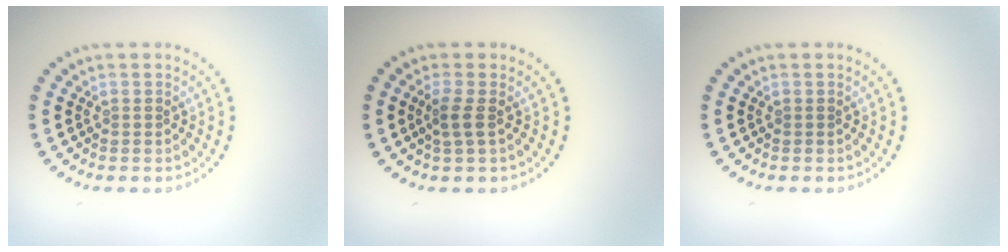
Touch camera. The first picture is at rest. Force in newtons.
{"total": 1.6, "press": 1.3, "slide": 1.0}
{"total": 0.0}